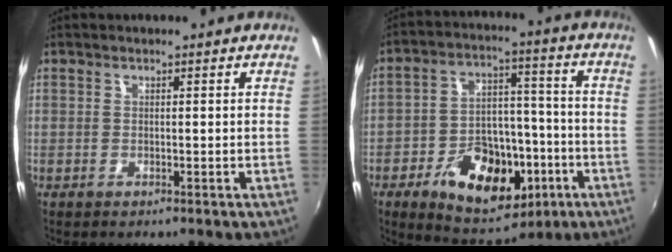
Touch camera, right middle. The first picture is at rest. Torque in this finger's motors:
{"motor_torque": [1.09, -1.05, 0.31, 0.16]}